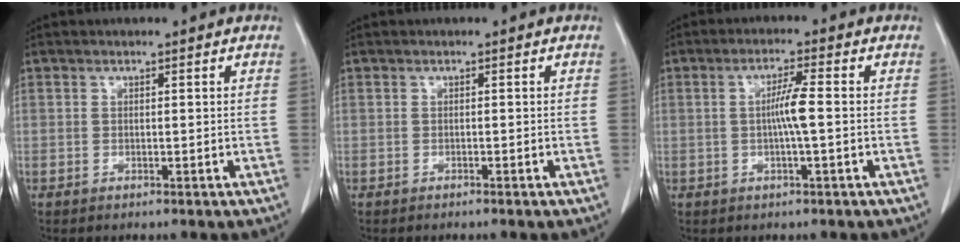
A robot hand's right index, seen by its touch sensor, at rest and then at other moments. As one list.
[{"total": 0.7, "force": [-0.6, 0.0, 0.4], "torque": [-0.006, -0.001, -0.006]}, {"total": 4.1, "force": [-0.3, -0.2, 4.1], "torque": [-0.077, 0.001, -0.005]}]